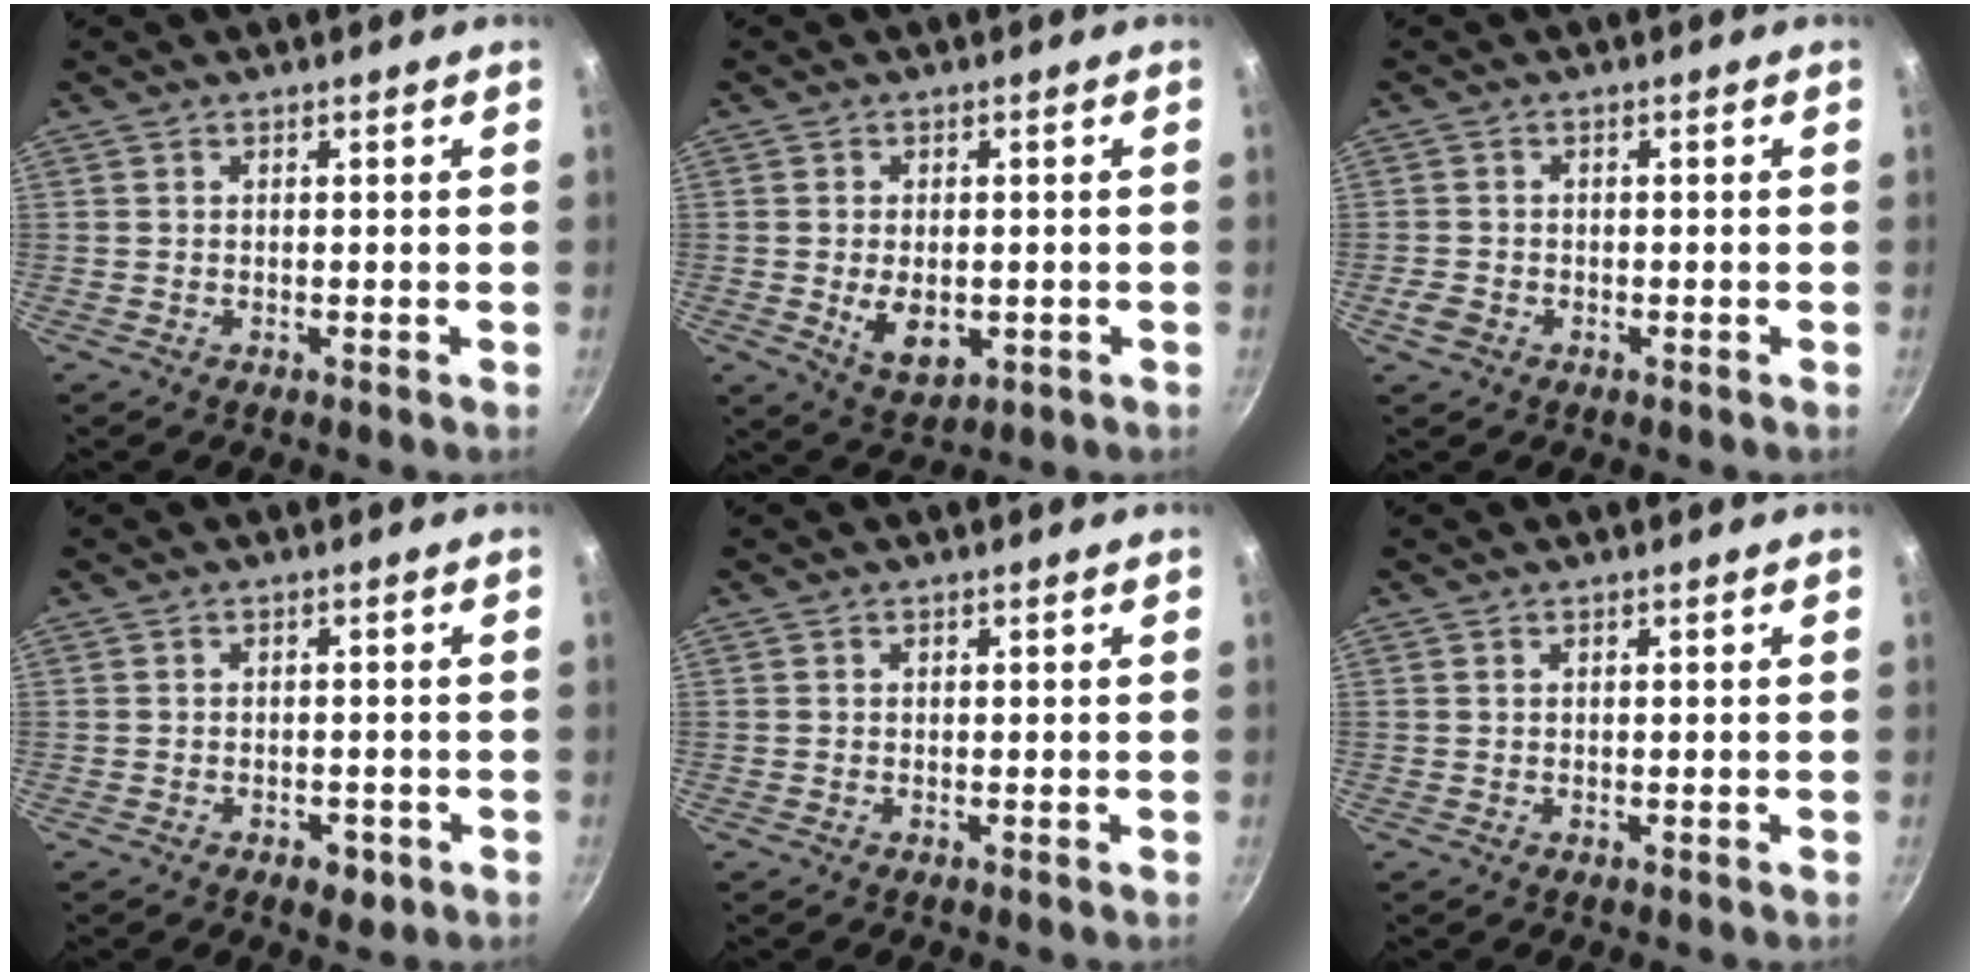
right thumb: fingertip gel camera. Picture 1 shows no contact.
{"total": 7.0, "force": [-1.0, 4.4, 5.3], "torque": [-0.075, -0.009, -0.005]}
{"total": 2.9, "force": [-1.3, 2.2, 1.3], "torque": [-0.023, 0.010, -0.023]}
{"total": 3.4, "force": [-1.7, 2.1, 2.2], "torque": [-0.022, 0.014, -0.014]}
{"total": 0.0}
{"total": 0.0}